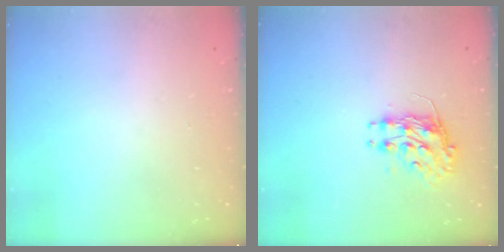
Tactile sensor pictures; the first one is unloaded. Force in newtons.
{"total": 8.7, "press": 8.7, "slide": 0.5}